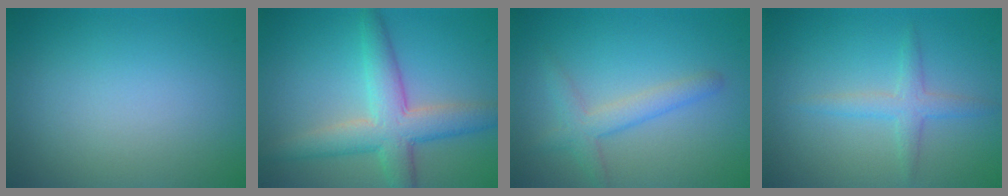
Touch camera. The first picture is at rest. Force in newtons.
{"total": 5.9, "press": 5.9, "slide": 0.3}
{"total": 2.7, "press": 2.6, "slide": 0.1}
{"total": 2.2, "press": 2.2, "slide": 0.1}